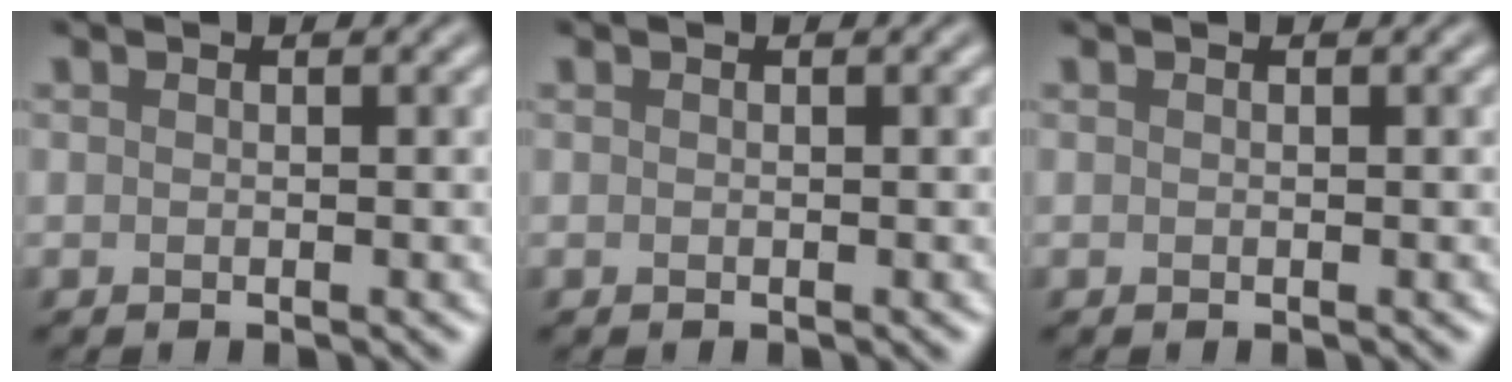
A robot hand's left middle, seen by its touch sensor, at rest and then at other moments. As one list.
[{"total": 0.0}, {"total": 0.0}]